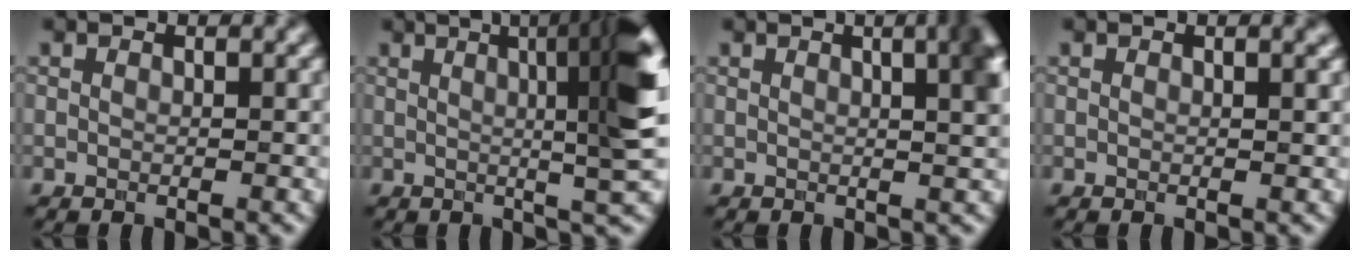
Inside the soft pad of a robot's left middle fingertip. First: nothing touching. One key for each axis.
{"total": 10.1, "fx": 1.9, "fy": 2.0, "fz": 9.7, "tx": -0.088, "ty": 0.028, "tz": 0.017}
{"total": 6.4, "fx": 1.8, "fy": 2.6, "fz": 5.5, "tx": -0.021, "ty": 0.029, "tz": 0.003}
{"total": 1.2, "fx": 0.5, "fy": 0.3, "fz": 1.0, "tx": -0.007, "ty": 0.004, "tz": 0.004}